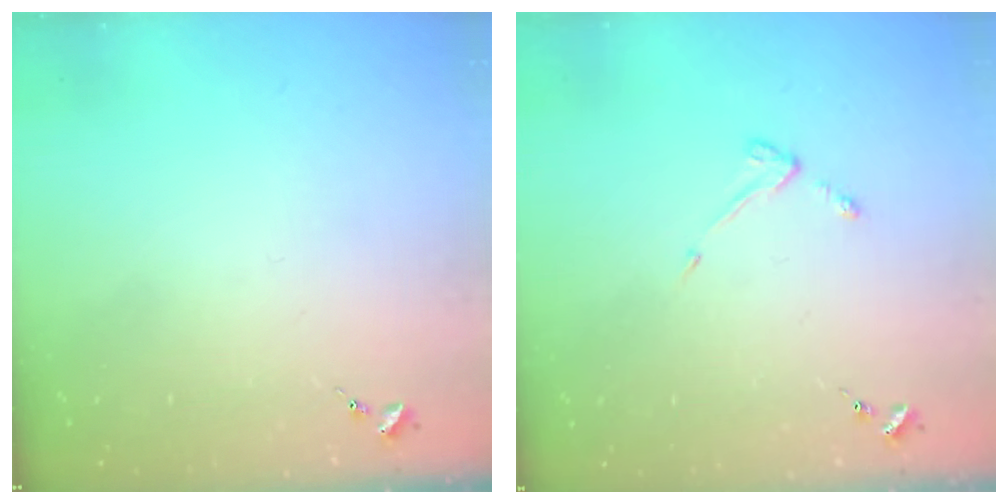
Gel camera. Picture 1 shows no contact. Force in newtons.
{"total": 3.5, "press": 3.4, "slide": 0.5}